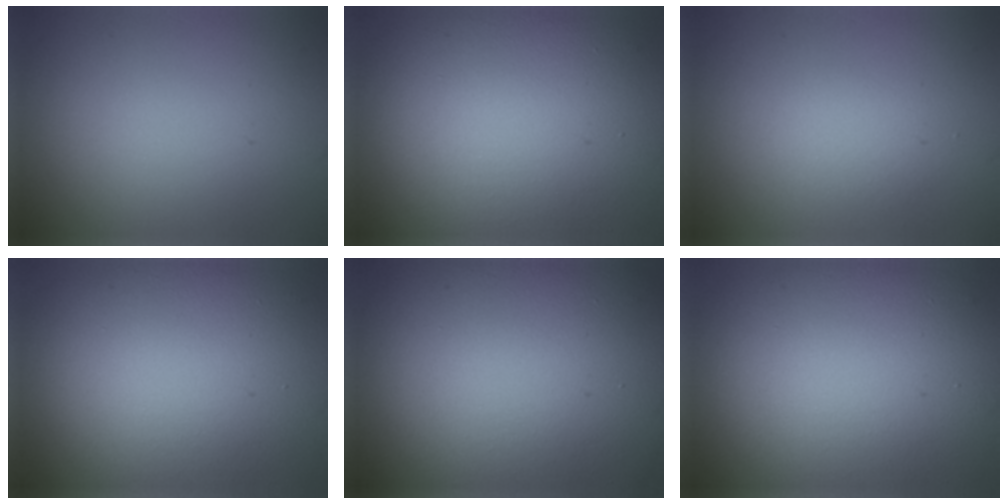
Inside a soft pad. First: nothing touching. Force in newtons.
{"total": 16.5, "press": 16.5, "slide": 0.9}
{"total": 1.7, "press": 1.7, "slide": 0.2}
{"total": 16.2, "press": 16.1, "slide": 1.0}
{"total": 20.5, "press": 20.4, "slide": 1.2}
{"total": 14.7, "press": 14.7, "slide": 1.4}